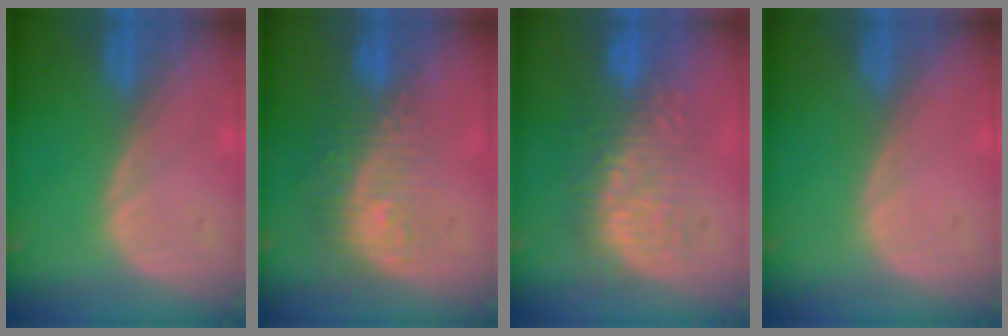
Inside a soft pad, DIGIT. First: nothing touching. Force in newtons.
{"total": 9.7, "press": 8.1, "slide": 5.3}
{"total": 8.9, "press": 8.6, "slide": 2.2}
{"total": 0.0}